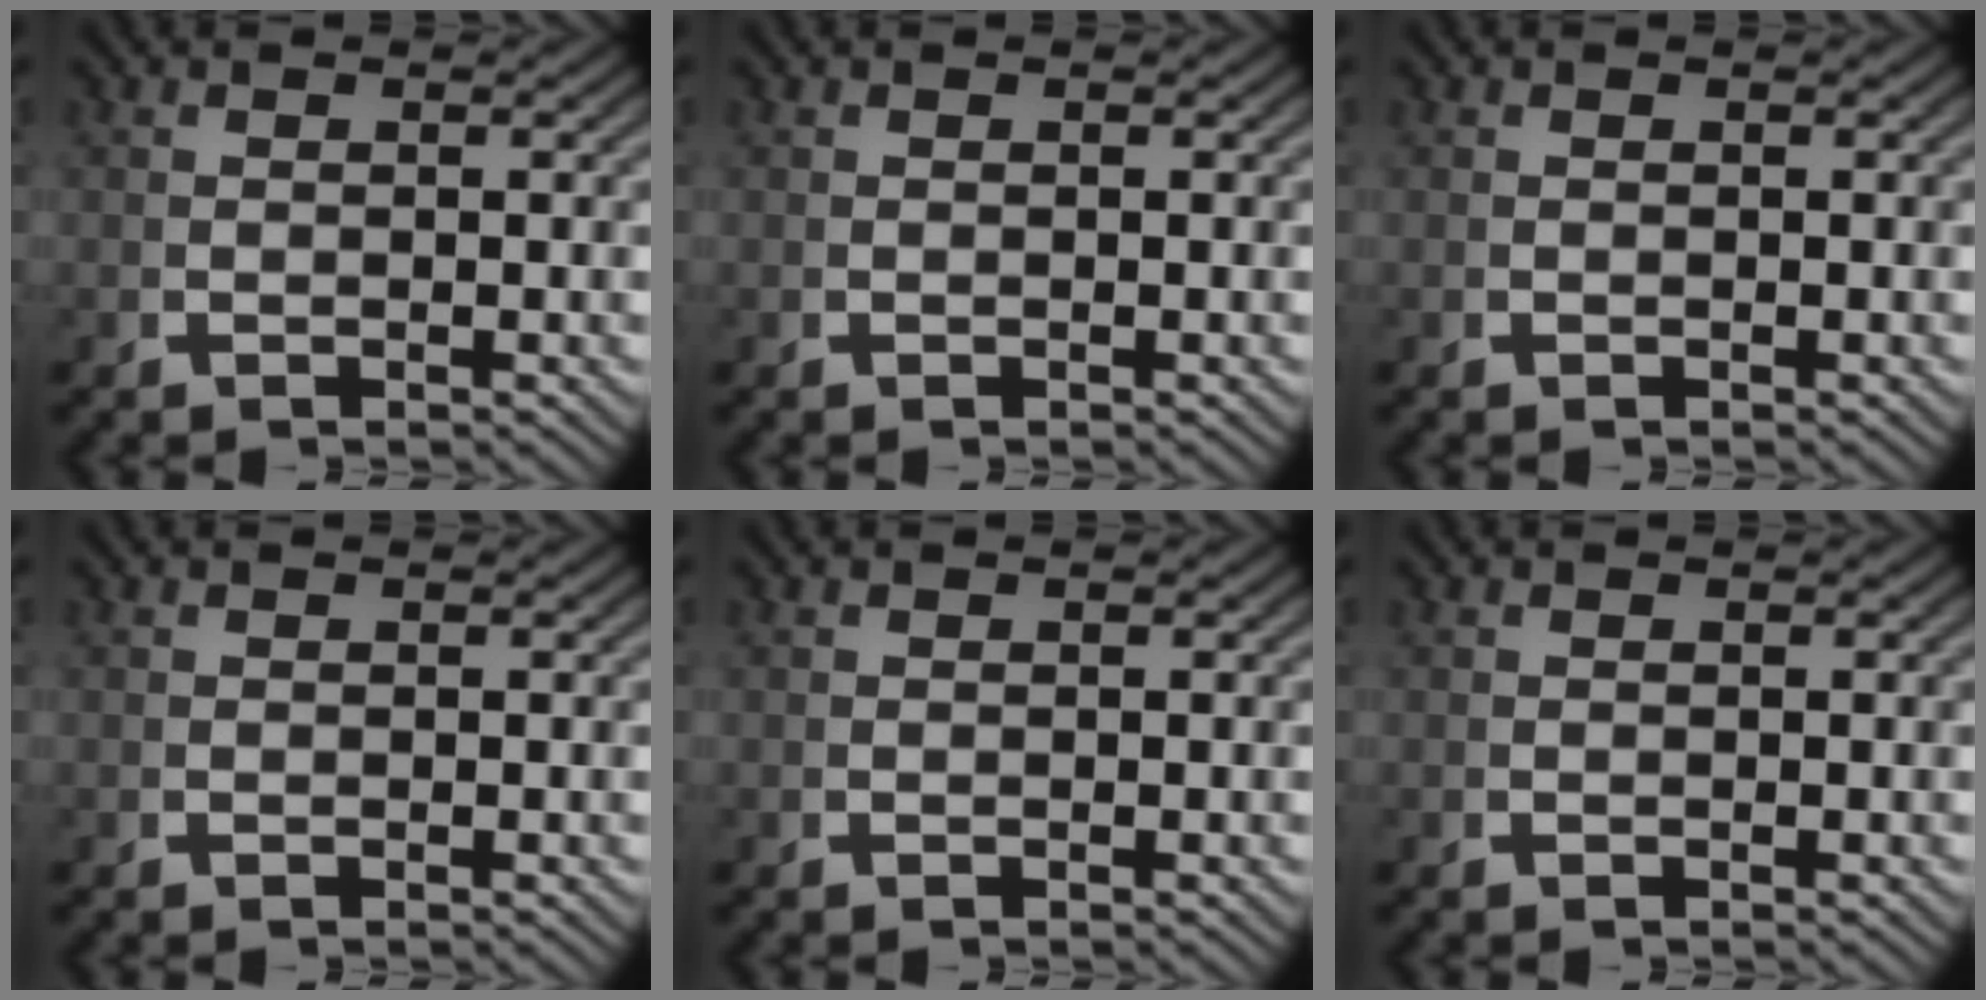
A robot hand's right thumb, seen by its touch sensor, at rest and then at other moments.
{"total": 0.0}
{"total": 0.0}
{"total": 0.0}
{"total": 0.0}
{"total": 0.0}